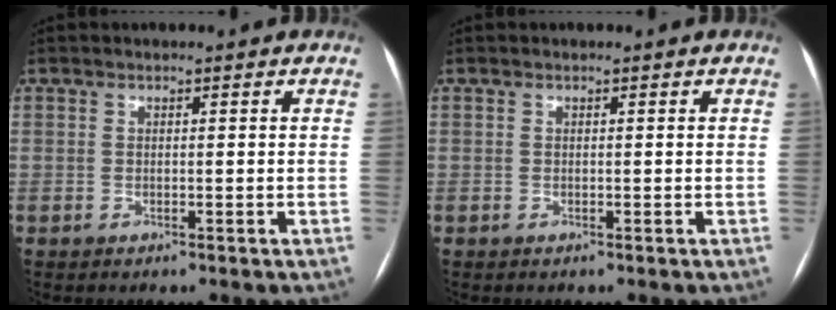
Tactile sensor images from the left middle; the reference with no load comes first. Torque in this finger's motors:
{"motor_torque": [0.00, 0.00, 0.00, 0.00]}